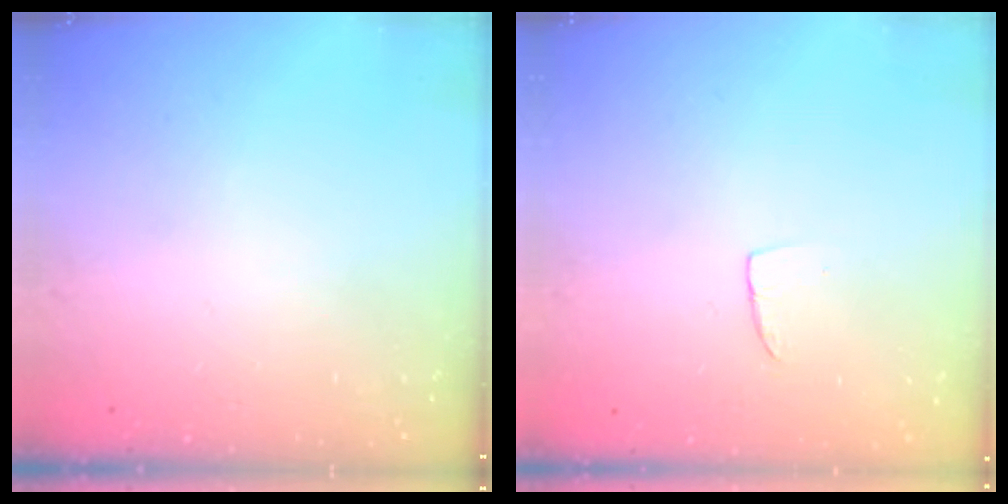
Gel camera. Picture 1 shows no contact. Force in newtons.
{"total": 3.9, "press": 3.9, "slide": 0.3}